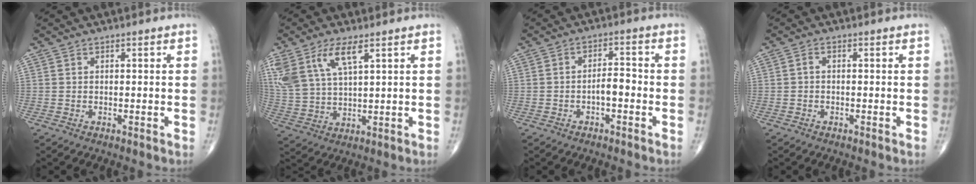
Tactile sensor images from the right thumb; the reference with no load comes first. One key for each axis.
{"total": 11.7, "fx": 6.2, "fy": 4.8, "fz": 8.7, "tx": -0.190, "ty": -0.012, "tz": 0.129}
{"total": 3.6, "fx": -1.2, "fy": 1.6, "fz": 3.0, "tx": -0.040, "ty": 0.020, "tz": -0.023}
{"total": 0.9, "fx": -0.1, "fy": 0.5, "fz": 0.7, "tx": -0.010, "ty": 0.003, "tz": -0.006}